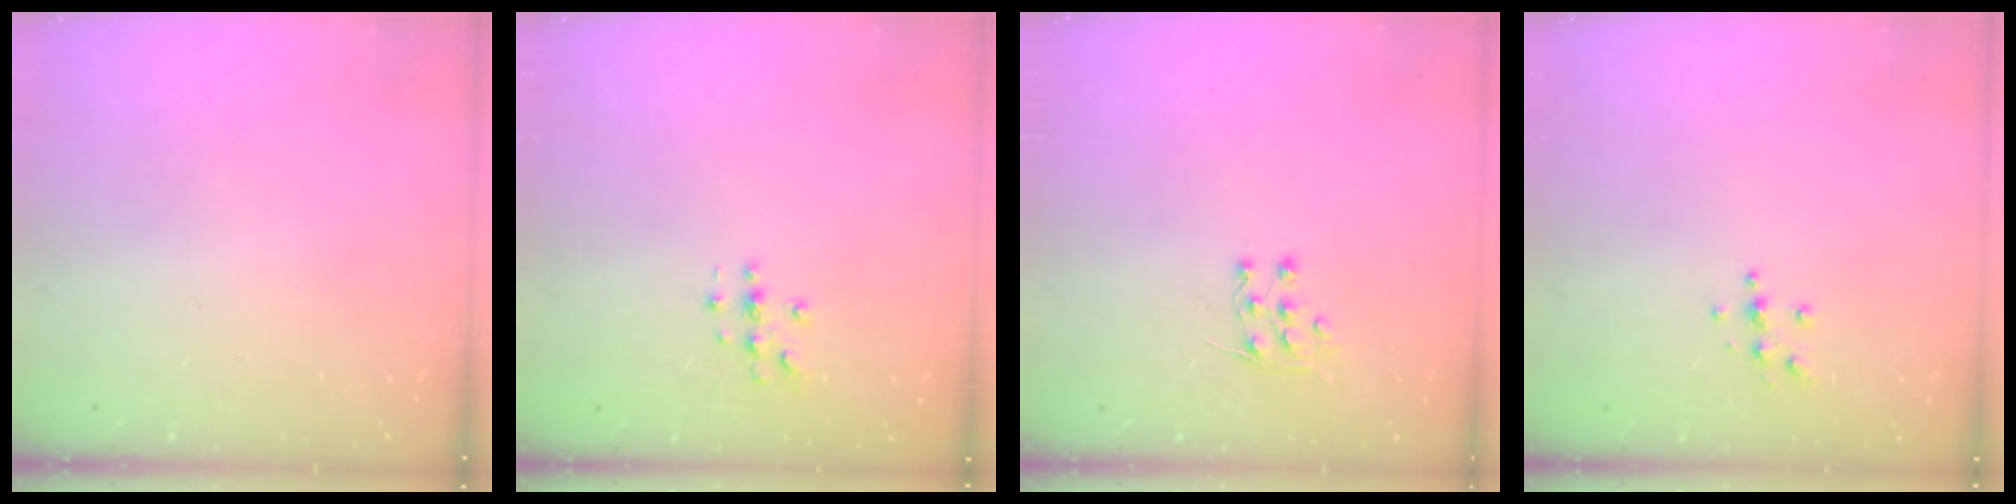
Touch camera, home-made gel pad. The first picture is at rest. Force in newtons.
{"total": 3.0, "press": 3.0, "slide": 0.3}
{"total": 5.9, "press": 5.9, "slide": 0.5}
{"total": 4.2, "press": 4.2, "slide": 0.3}